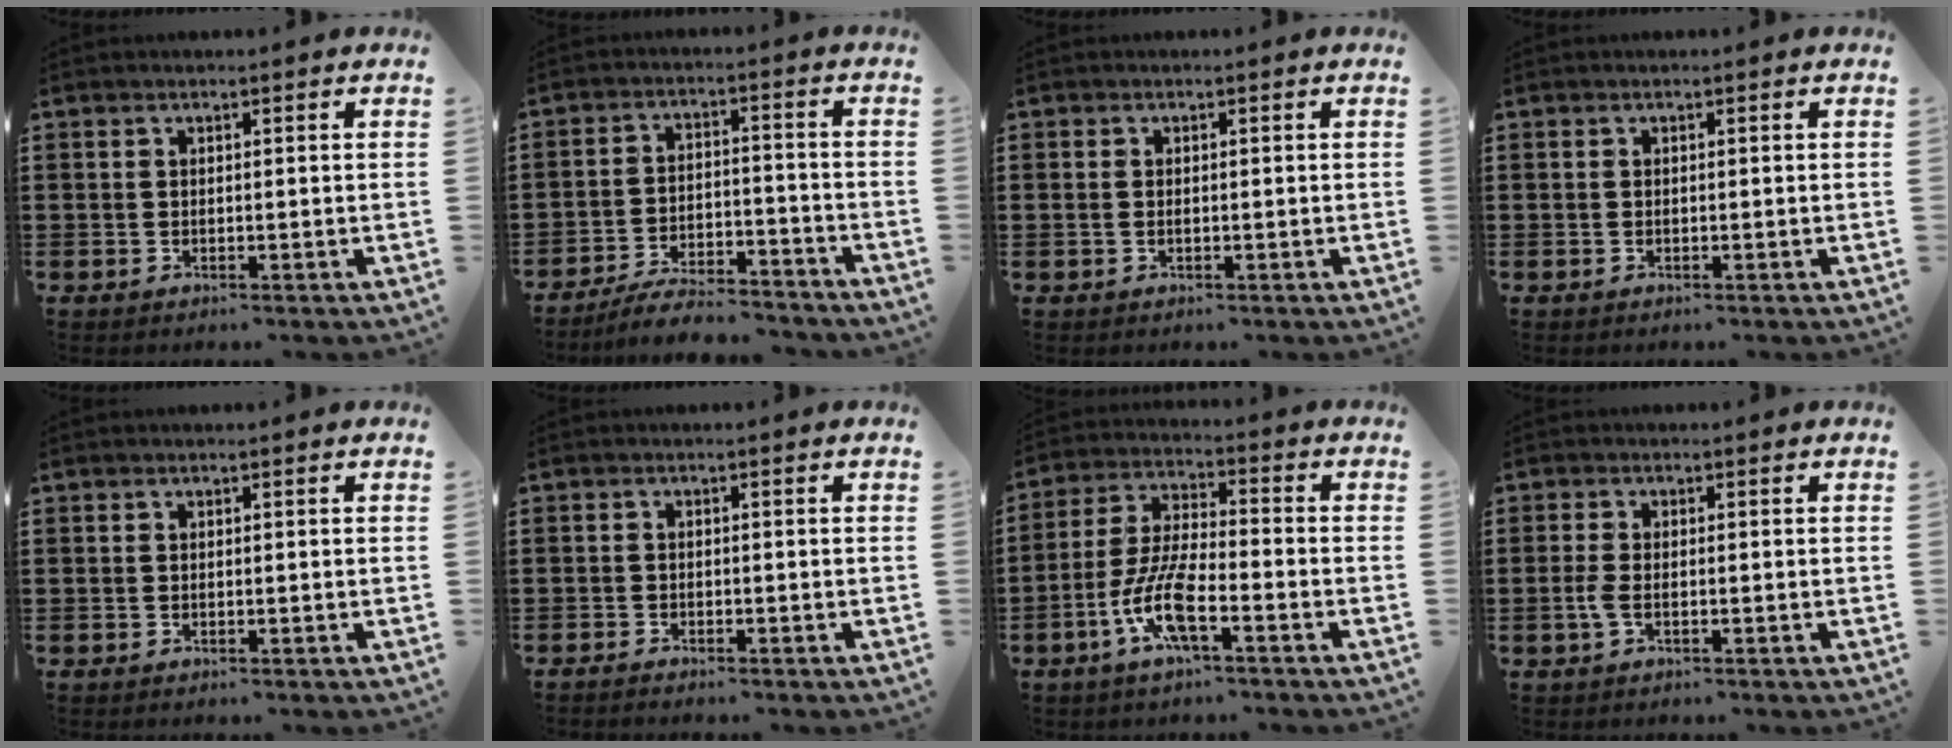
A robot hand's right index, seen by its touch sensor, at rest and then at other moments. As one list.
[{"total": 6.1, "force": [-5.8, 0.5, 1.9], "torque": [-0.034, 0.006, -0.110]}, {"total": 0.6, "force": [-0.2, 0.2, 0.5], "torque": [-0.013, -0.002, -0.003]}, {"total": 0.0}, {"total": 0.0}, {"total": 0.9, "force": [-0.9, 0.1, 0.0], "torque": [-0.002, 0.002, -0.019]}, {"total": 9.2, "force": [-4.4, 2.2, 7.8], "torque": [-0.187, -0.013, -0.089]}, {"total": 2.3, "force": [-0.8, 0.7, 2.1], "torque": [-0.060, -0.009, -0.020]}]